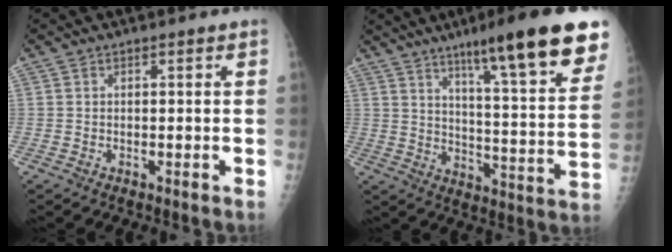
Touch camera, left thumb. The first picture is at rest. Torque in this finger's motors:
{"motor_torque": [0.72, 0.48, 1.60, -1.18, 0.35]}